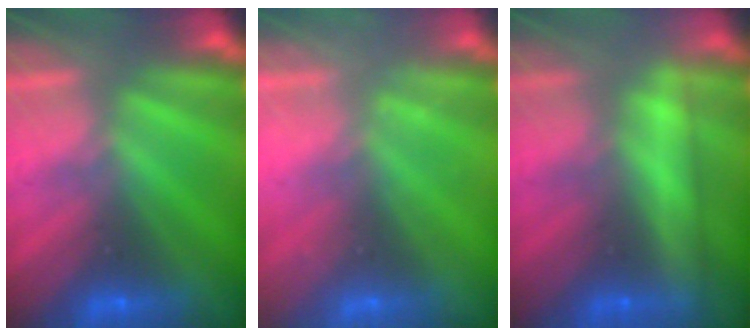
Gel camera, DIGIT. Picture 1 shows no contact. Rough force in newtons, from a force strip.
{"total": 2.2}
{"total": 2.4}